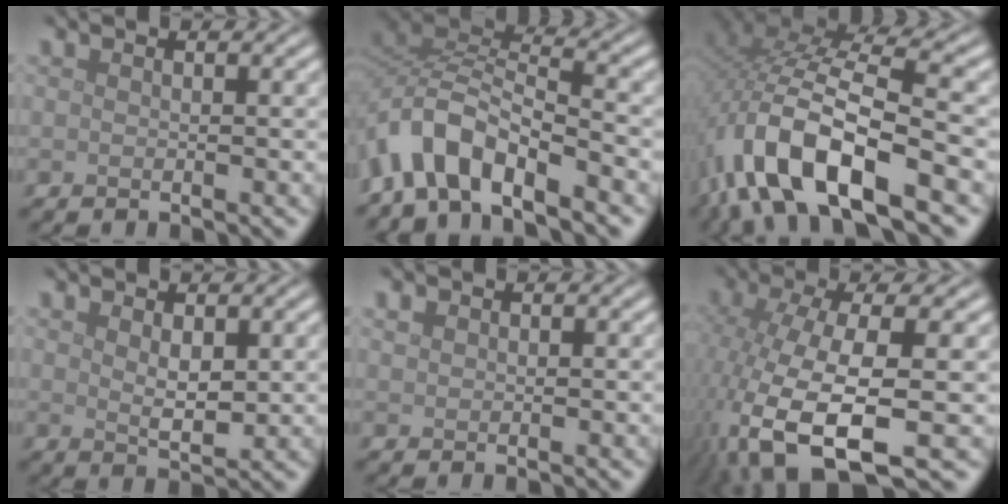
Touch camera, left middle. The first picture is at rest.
{"total": 6.4, "force": [-4.8, 2.2, 3.6], "torque": [-0.063, 0.003, -0.103]}
{"total": 12.7, "force": [-4.4, 5.7, 10.5], "torque": [-0.220, -0.004, -0.079]}
{"total": 2.1, "force": [0.8, 0.9, 1.7], "torque": [-0.032, -0.005, 0.019]}
{"total": 0.8, "force": [0.4, 0.7, 0.2], "torque": [-0.004, 0.002, 0.007]}
{"total": 10.9, "force": [-3.7, 4.4, 9.2], "torque": [-0.209, -0.030, -0.059]}